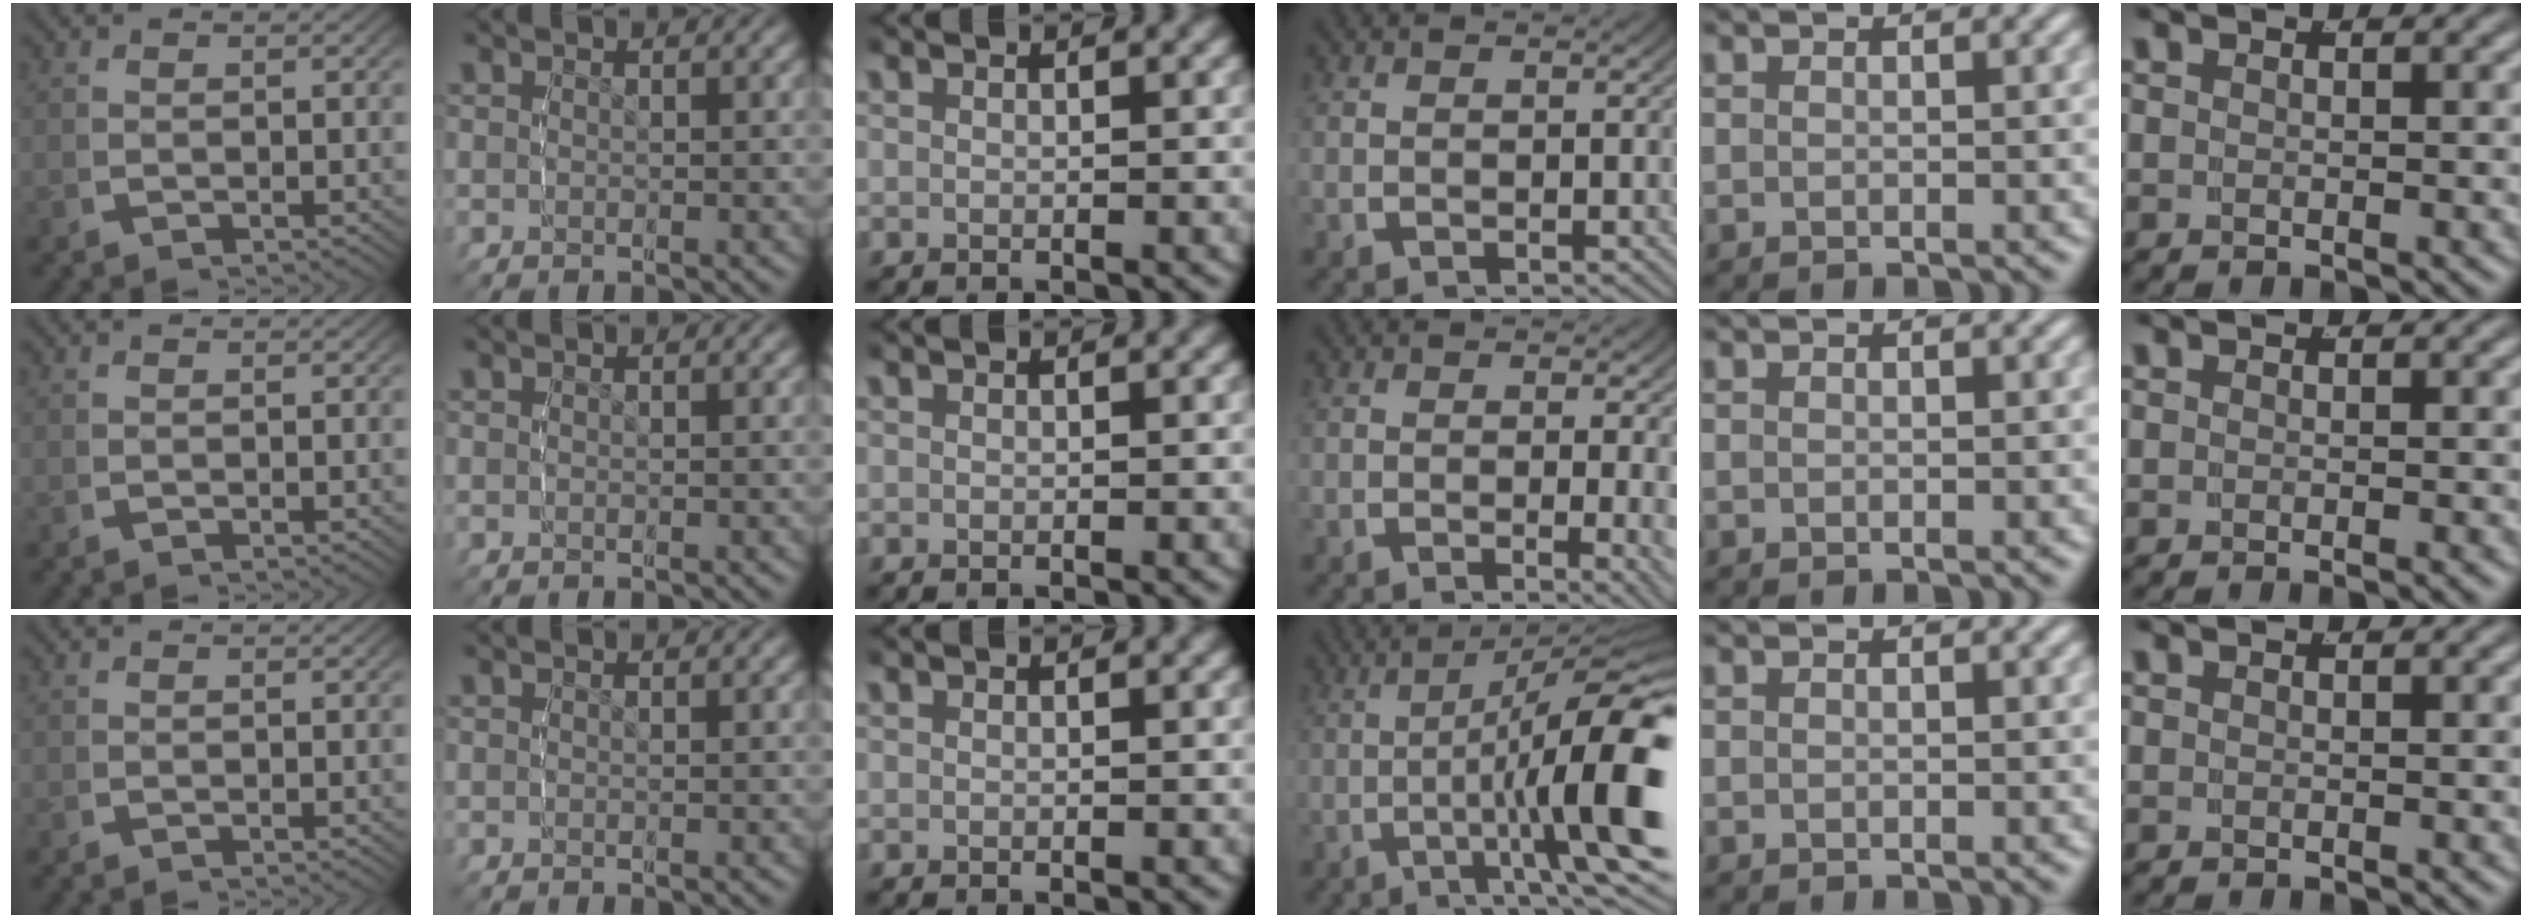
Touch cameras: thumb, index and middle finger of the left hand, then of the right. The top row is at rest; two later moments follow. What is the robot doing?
{"motion": "lift_and_place", "object": "condiment"}